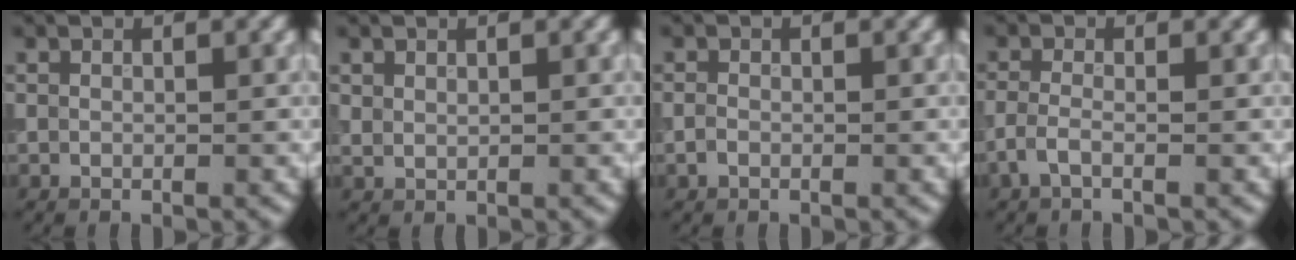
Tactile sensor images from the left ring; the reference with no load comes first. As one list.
[{"total": 0.7, "force": [0.5, 0.4, 0.3], "torque": [-0.007, -0.002, 0.016]}, {"total": 0.8, "force": [-0.3, 0.6, 0.4], "torque": [-0.008, -0.001, -0.009]}, {"total": 1.6, "force": [-0.8, 0.5, 1.2], "torque": [-0.030, 0.002, -0.022]}]